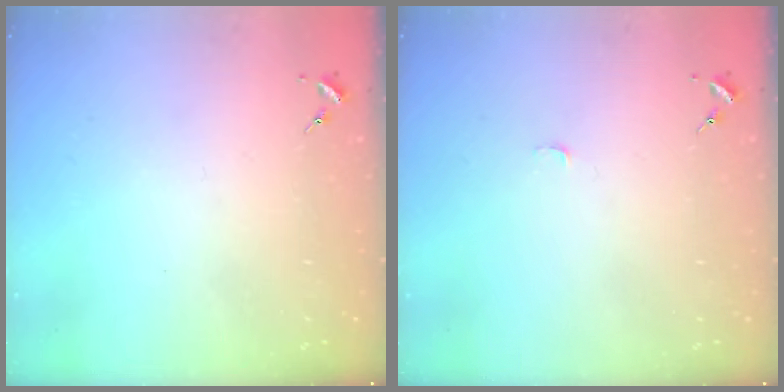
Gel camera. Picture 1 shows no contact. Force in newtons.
{"total": 2.7, "press": 2.7, "slide": 0.3}